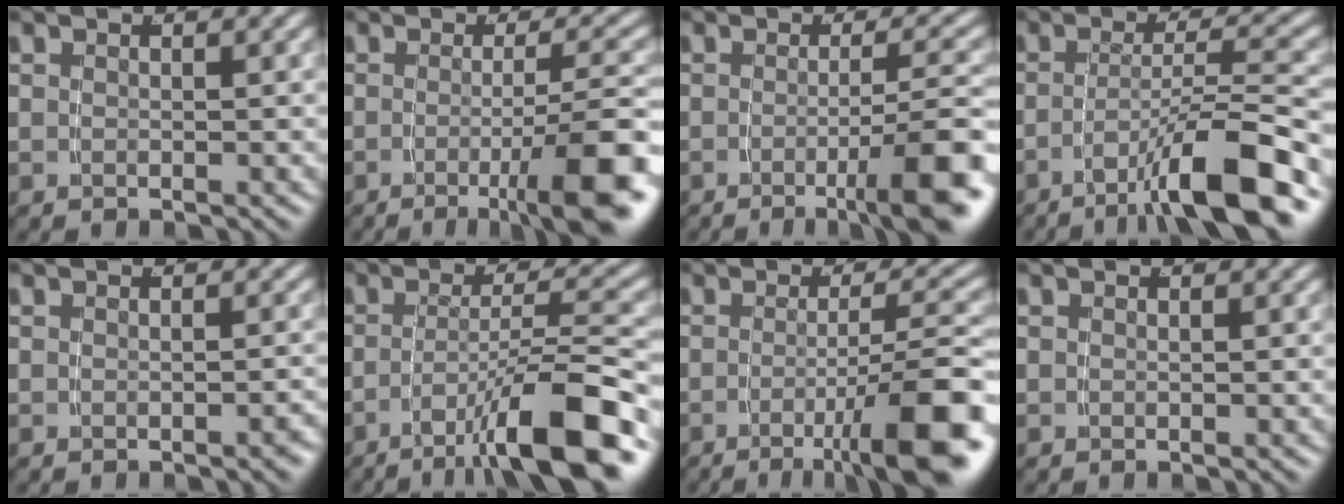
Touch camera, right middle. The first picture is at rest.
{"total": 7.9, "force": [-4.0, 1.1, 6.7], "torque": [-0.082, -0.001, -0.059]}
{"total": 6.8, "force": [-3.4, 0.7, 5.8], "torque": [-0.072, 0.002, -0.052]}
{"total": 7.4, "force": [-4.5, 0.3, 5.8], "torque": [-0.076, 0.003, -0.068]}
{"total": 0.7, "force": [-0.6, 0.0, 0.3], "torque": [-0.004, 0.006, -0.011]}
{"total": 8.2, "force": [-4.9, 0.7, 6.5], "torque": [-0.086, 0.001, -0.073]}
{"total": 8.8, "force": [-4.7, 1.2, 7.3], "torque": [-0.094, -0.005, -0.065]}
{"total": 0.0}